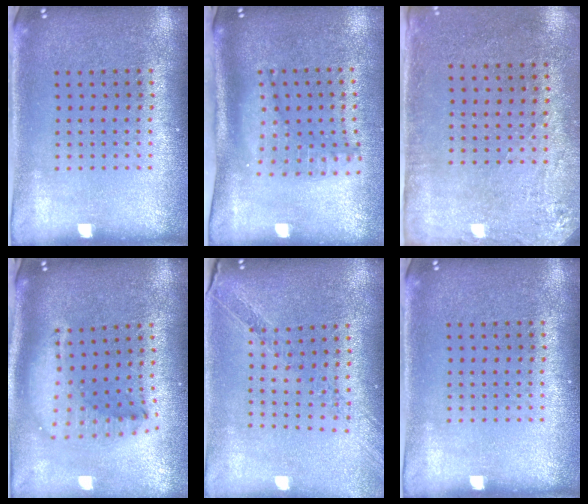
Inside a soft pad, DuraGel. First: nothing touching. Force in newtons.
{"total": 1.4, "press": 1.3, "slide": 0.6}
{"total": 2.8, "press": 2.3, "slide": 1.6}
{"total": 2.1, "press": 1.6, "slide": 1.3}
{"total": 0.6, "press": 0.6, "slide": 0.1}
{"total": 0.0}